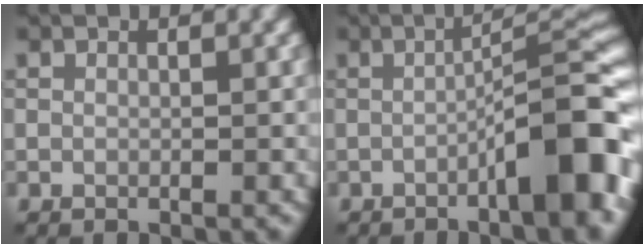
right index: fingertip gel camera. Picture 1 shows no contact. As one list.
[{"total": 9.6, "force": [-3.0, 2.0, 8.9], "torque": [-0.110, 0.016, -0.049]}]